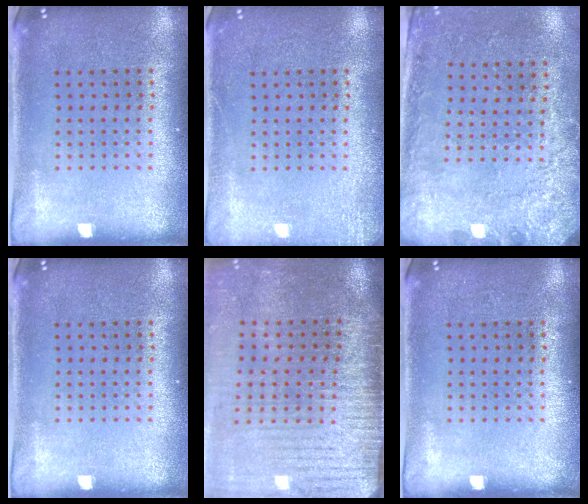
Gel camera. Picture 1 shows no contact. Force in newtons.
{"total": 1.9, "press": 1.9, "slide": 0.3}
{"total": 2.7, "press": 2.1, "slide": 1.6}
{"total": 0.0}
{"total": 4.2, "press": 3.6, "slide": 2.2}
{"total": 0.0}